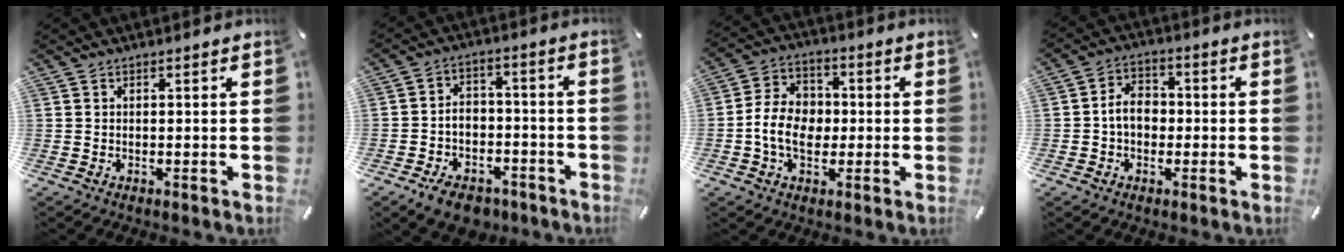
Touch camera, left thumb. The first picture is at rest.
{"total": 8.5, "force": [-5.6, 5.7, 3.0], "torque": [-0.050, 0.050, -0.098]}
{"total": 9.4, "force": [-1.7, 7.4, 5.6], "torque": [-0.114, 0.020, -0.028]}
{"total": 6.5, "force": [-0.9, 5.1, 3.9], "torque": [-0.081, 0.008, -0.019]}